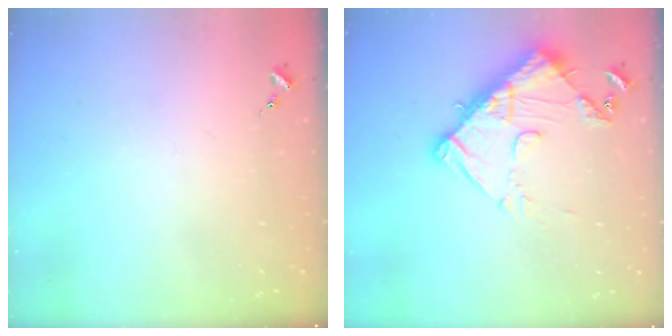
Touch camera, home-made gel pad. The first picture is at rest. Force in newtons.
{"total": 13.0, "press": 13.0, "slide": 1.3}